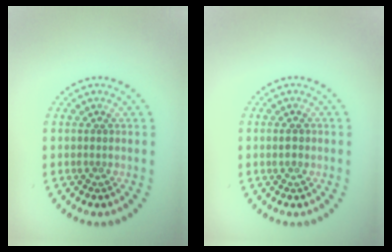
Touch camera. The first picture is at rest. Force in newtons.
{"total": 0.9, "press": 0.9, "slide": 0.2}